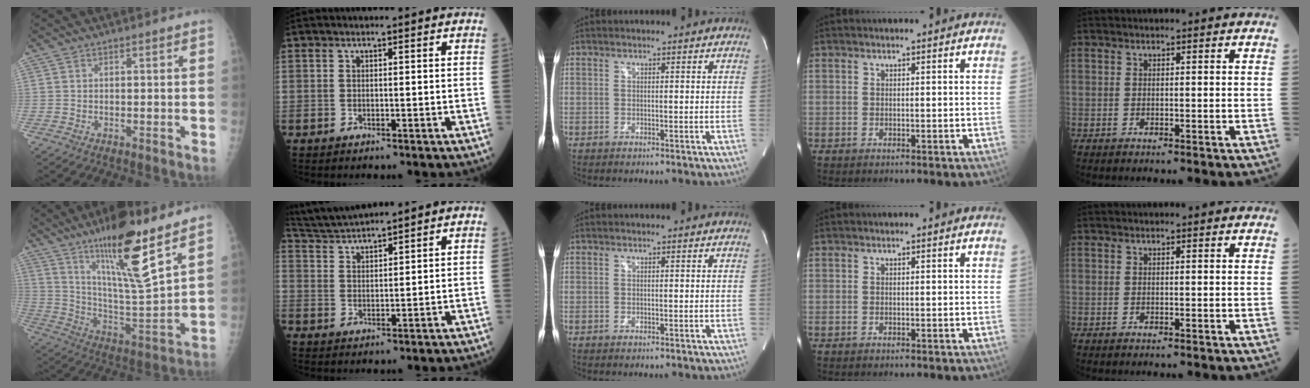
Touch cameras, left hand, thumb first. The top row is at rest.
{"thumb": {"total": 18.9, "force": [11.9, 2.7, 14.4], "torque": [-0.225, -0.074, 0.210]}, "index": {"total": 6.6, "force": [6.3, -1.1, 1.6], "torque": [-0.043, 0.018, 0.128]}}